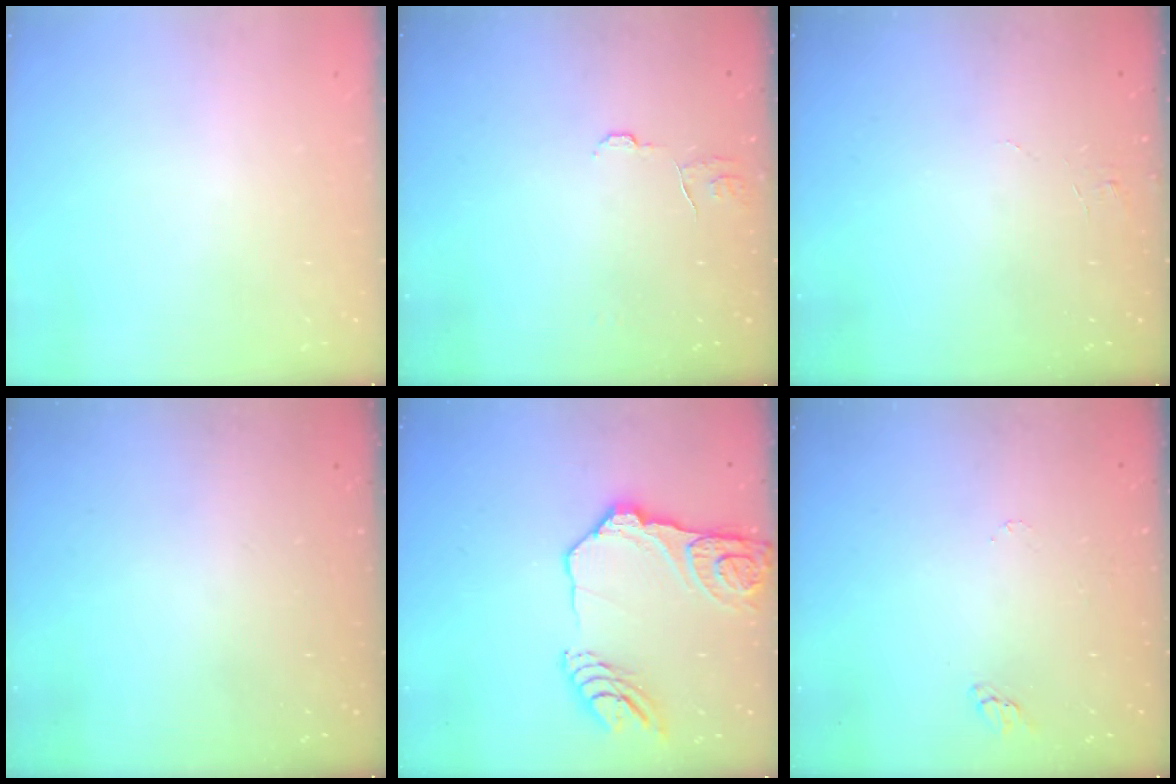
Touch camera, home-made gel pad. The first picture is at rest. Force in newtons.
{"total": 7.0, "press": 6.9, "slide": 0.5}
{"total": 4.6, "press": 4.5, "slide": 0.4}
{"total": 0.0}
{"total": 17.0, "press": 16.9, "slide": 1.8}
{"total": 2.9, "press": 2.9, "slide": 0.2}